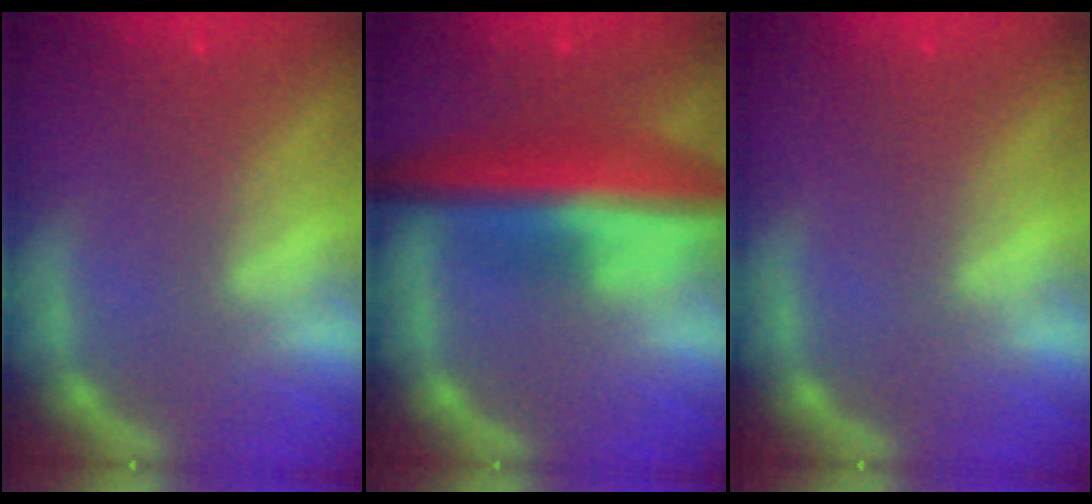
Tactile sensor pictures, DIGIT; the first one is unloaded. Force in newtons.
{"total": 10.0}
{"total": 0.0}